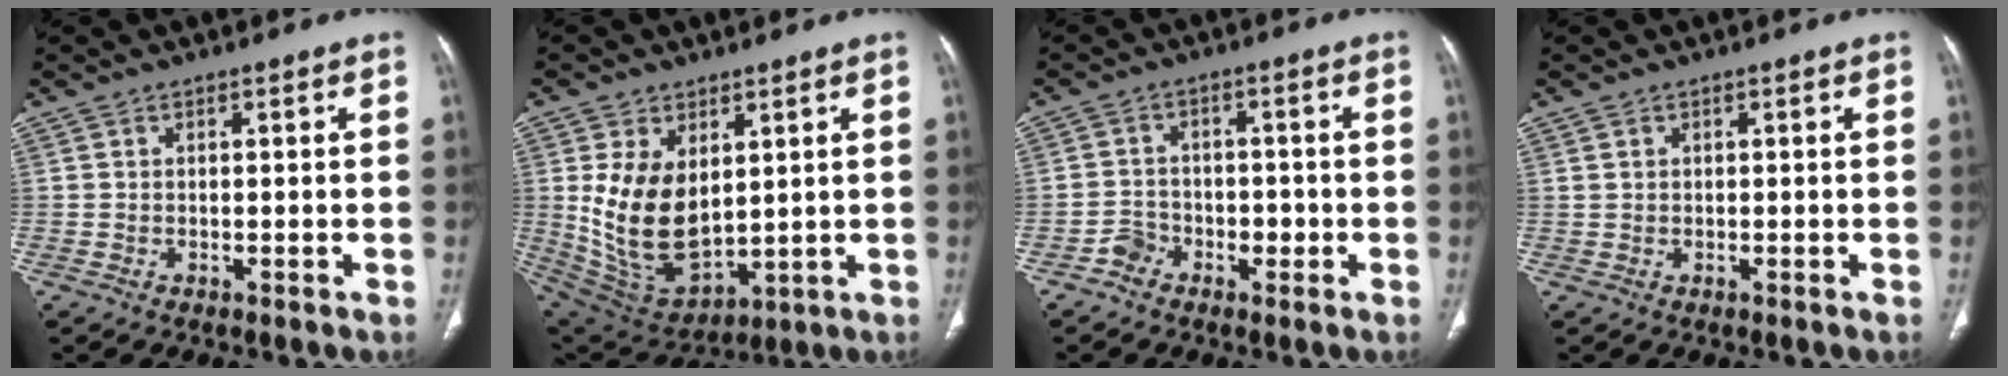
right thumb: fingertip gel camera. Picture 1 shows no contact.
{"total": 14.8, "force": [2.7, 9.1, 11.4], "torque": [-0.193, -0.022, 0.078]}
{"total": 4.0, "force": [-2.1, 3.2, 1.4], "torque": [-0.003, 0.021, -0.040]}
{"total": 0.6, "force": [0.3, 0.5, 0.3], "torque": [-0.004, -0.001, 0.007]}